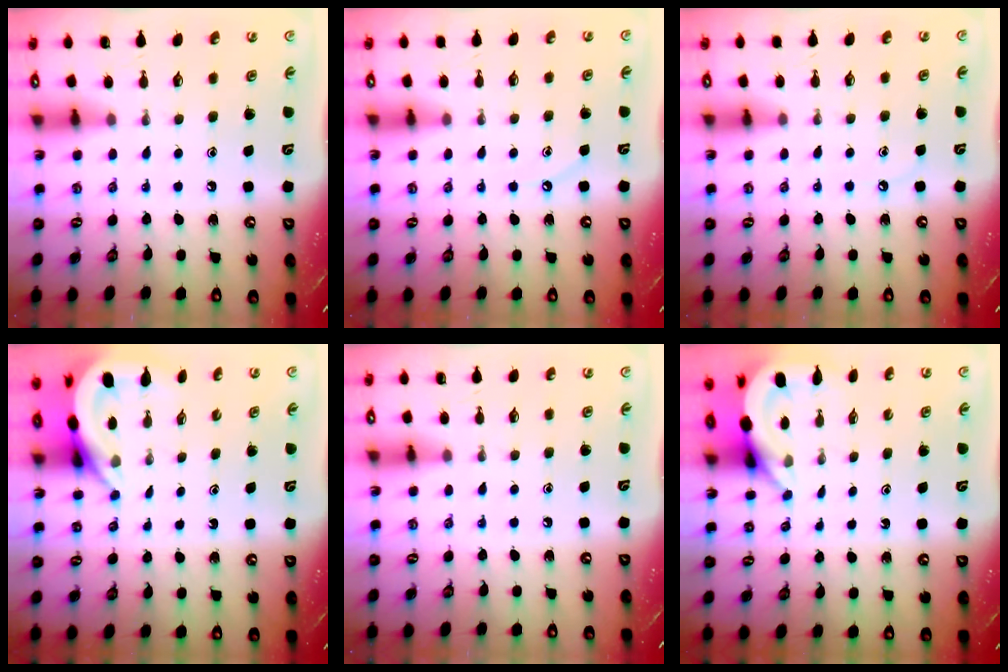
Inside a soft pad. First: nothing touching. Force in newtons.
{"total": 2.7, "press": 2.7, "slide": 0.5}
{"total": 3.3, "press": 3.3, "slide": 0.5}
{"total": 5.1, "press": 5.1, "slide": 0.4}
{"total": 0.0}
{"total": 4.7, "press": 4.7, "slide": 0.2}